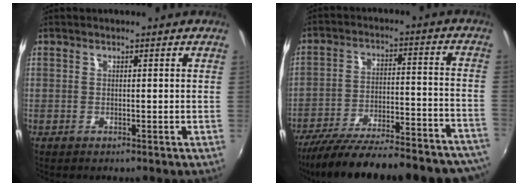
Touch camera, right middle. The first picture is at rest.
{"total": 30.6, "force": [-26.8, 6.2, 13.4], "torque": [-0.222, -0.037, -0.358]}